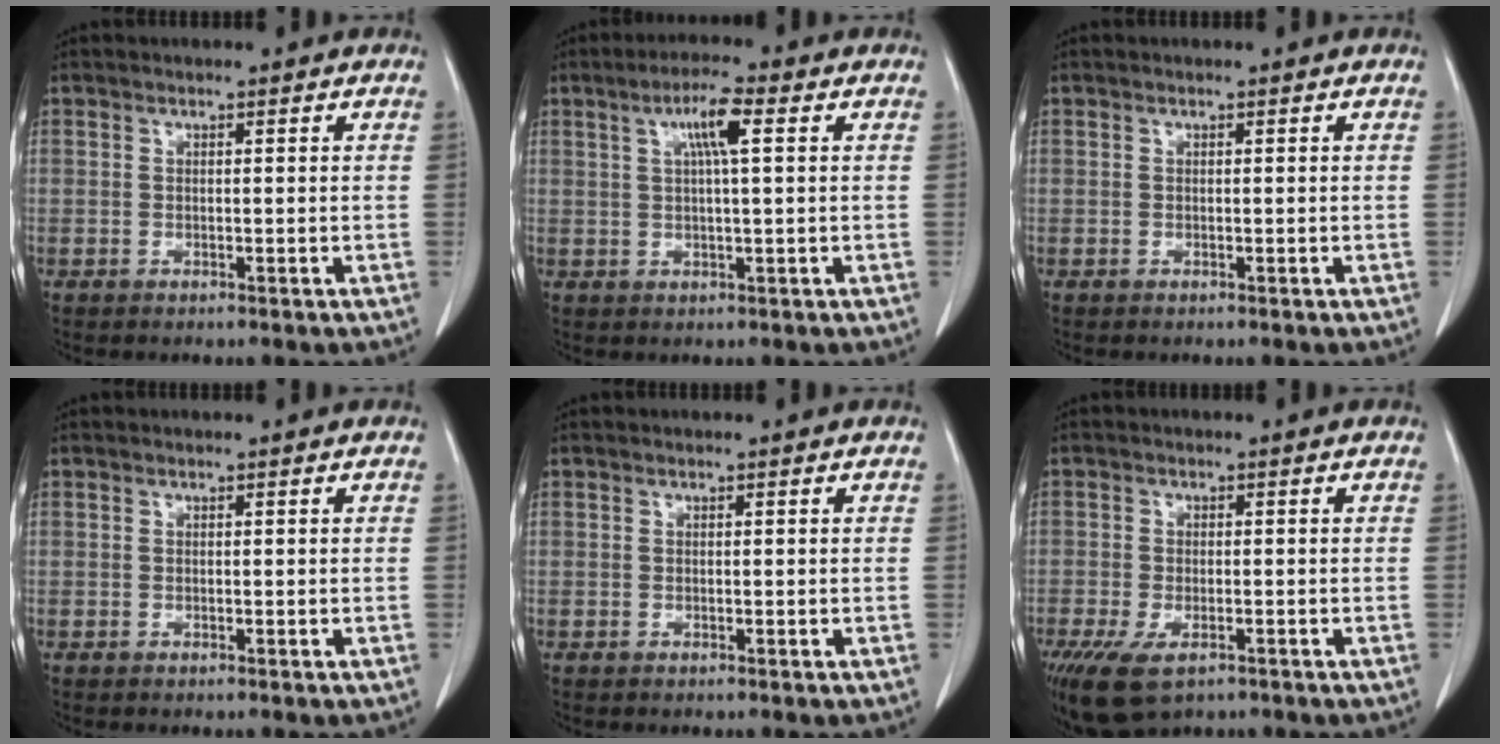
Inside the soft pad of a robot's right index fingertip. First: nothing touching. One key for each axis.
{"total": 6.0, "fx": 2.0, "fy": 0.8, "fz": 5.6, "tx": -0.104, "ty": 0.009, "tz": 0.036}
{"total": 0.0}
{"total": 0.0}
{"total": 0.0}
{"total": 11.6, "fx": -6.5, "fy": 6.1, "fz": 7.5, "tx": -0.176, "ty": -0.019, "tz": -0.101}